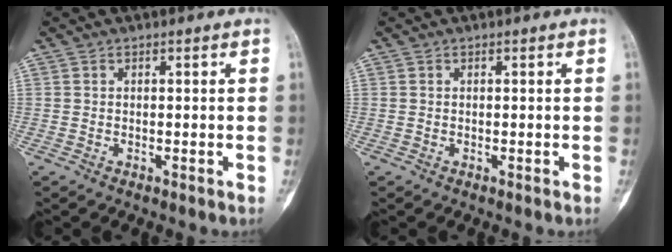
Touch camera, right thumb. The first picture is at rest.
{"total": 0.0}